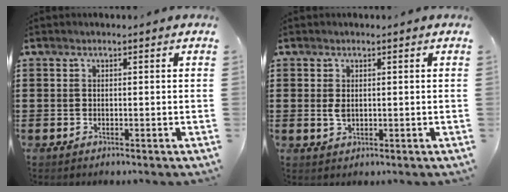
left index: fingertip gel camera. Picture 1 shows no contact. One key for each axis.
{"total": 1.7, "fx": 0.2, "fy": 0.9, "fz": 1.4, "tx": -0.038, "ty": 0.001, "tz": 0.002}